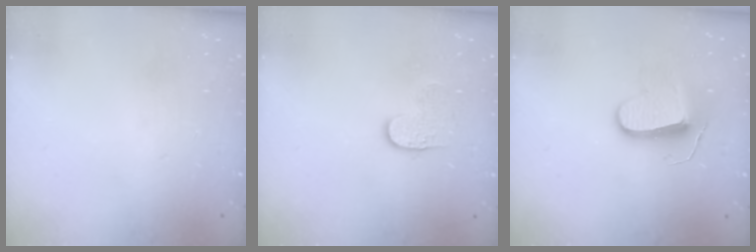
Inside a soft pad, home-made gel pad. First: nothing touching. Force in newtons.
{"total": 4.7, "press": 4.7, "slide": 0.4}
{"total": 10.6, "press": 10.6, "slide": 0.9}